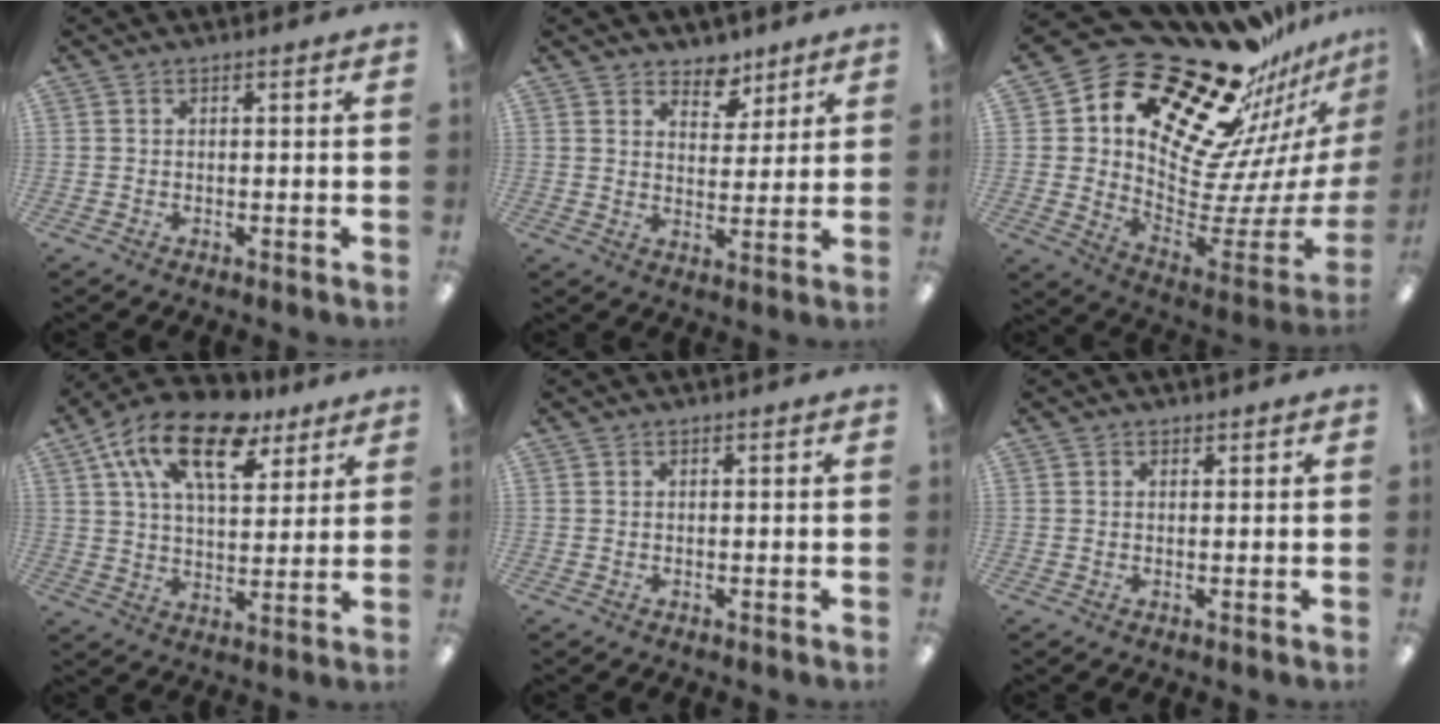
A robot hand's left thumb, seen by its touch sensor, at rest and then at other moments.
{"total": 6.5, "force": [5.1, 3.8, 1.3], "torque": [-0.014, -0.029, 0.089]}
{"total": 24.3, "force": [19.9, 11.2, 8.3], "torque": [-0.114, -0.170, 0.352]}
{"total": 17.8, "force": [10.1, 8.7, 11.8], "torque": [-0.198, -0.033, 0.174]}
{"total": 0.0}
{"total": 0.6, "force": [0.5, 0.4, 0.0], "torque": [0.000, 0.002, 0.008]}